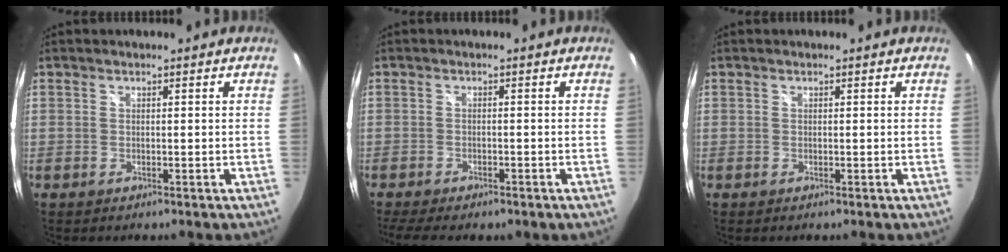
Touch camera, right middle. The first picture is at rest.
{"total": 7.3, "force": [-5.7, 2.4, 3.9], "torque": [-0.090, -0.027, -0.088]}
{"total": 0.0}